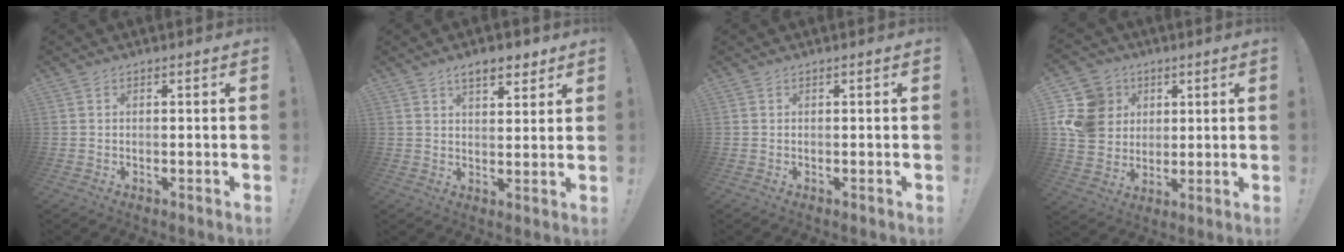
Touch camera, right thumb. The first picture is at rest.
{"total": 6.9, "force": [4.7, 3.0, 4.1], "torque": [-0.051, -0.019, 0.081]}
{"total": 0.0}
{"total": 15.0, "force": [3.6, 13.1, 6.4], "torque": [-0.111, -0.008, 0.079]}